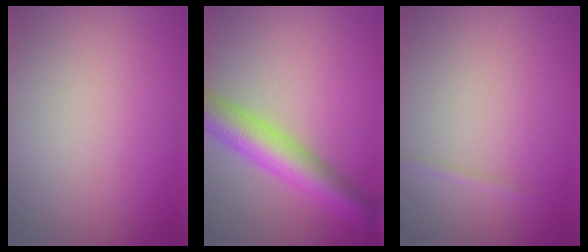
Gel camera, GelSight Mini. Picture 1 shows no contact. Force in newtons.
{"total": 6.3, "press": 6.3, "slide": 0.2}
{"total": 0.6, "press": 0.6, "slide": 0.0}